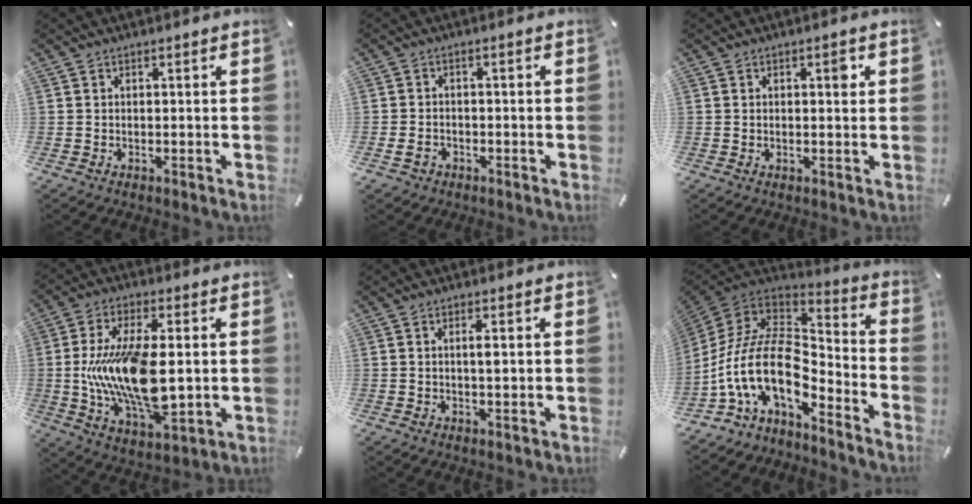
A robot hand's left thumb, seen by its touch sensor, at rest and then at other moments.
{"total": 2.9, "force": [-1.2, 2.3, 1.3], "torque": [-0.030, 0.001, -0.024]}
{"total": 2.6, "force": [0.9, 1.1, 2.2], "torque": [-0.016, -0.008, 0.009]}
{"total": 18.9, "force": [0.3, 8.7, 16.8], "torque": [-0.340, -0.022, 0.007]}
{"total": 2.5, "force": [0.5, 0.7, 2.3], "torque": [-0.040, -0.002, 0.006]}
{"total": 19.0, "force": [-7.1, 10.0, 14.4], "torque": [-0.325, -0.002, -0.126]}